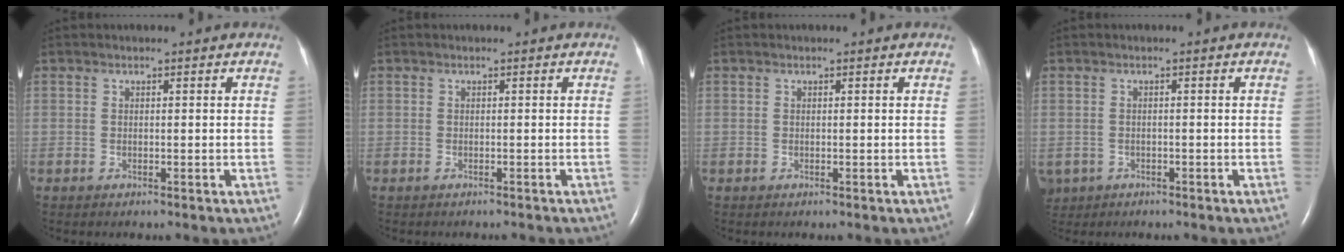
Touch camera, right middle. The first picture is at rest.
{"total": 2.3, "force": [-2.1, 0.4, 0.7], "torque": [-0.017, -0.003, -0.021]}
{"total": 0.0}
{"total": 3.8, "force": [-2.2, 3.0, 0.8], "torque": [-0.019, 0.000, -0.033]}